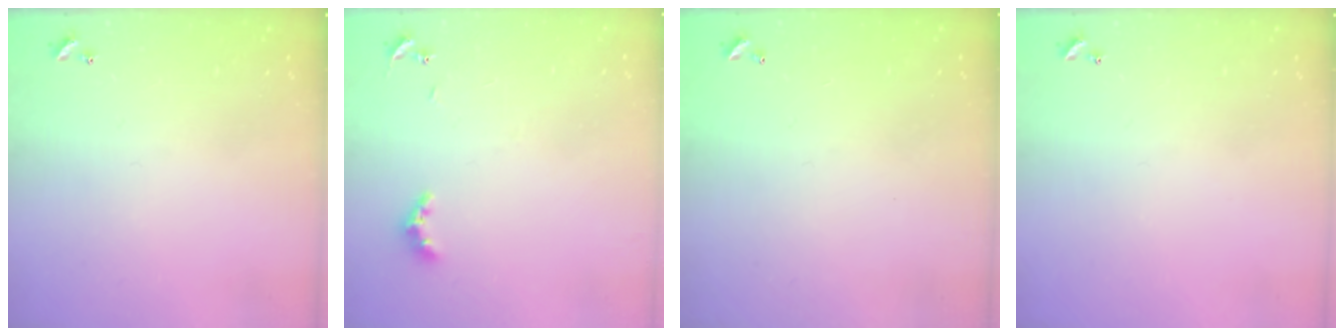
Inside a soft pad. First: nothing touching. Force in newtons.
{"total": 5.4, "press": 5.4, "slide": 0.6}
{"total": 2.9, "press": 2.9, "slide": 0.1}
{"total": 0.0}